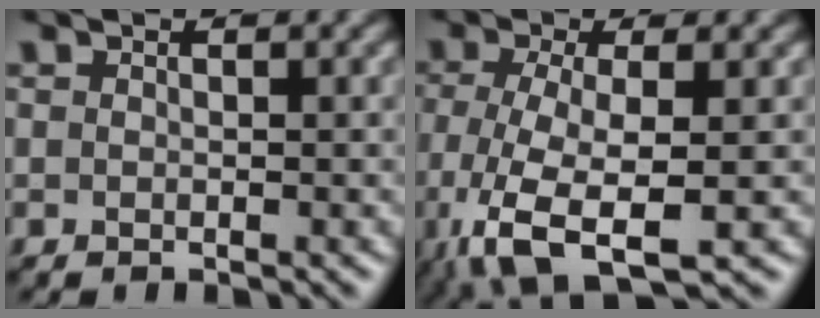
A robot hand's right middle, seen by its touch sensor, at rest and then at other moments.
{"total": 7.8, "force": [-3.1, 2.8, 6.6], "torque": [-0.149, -0.019, -0.056]}